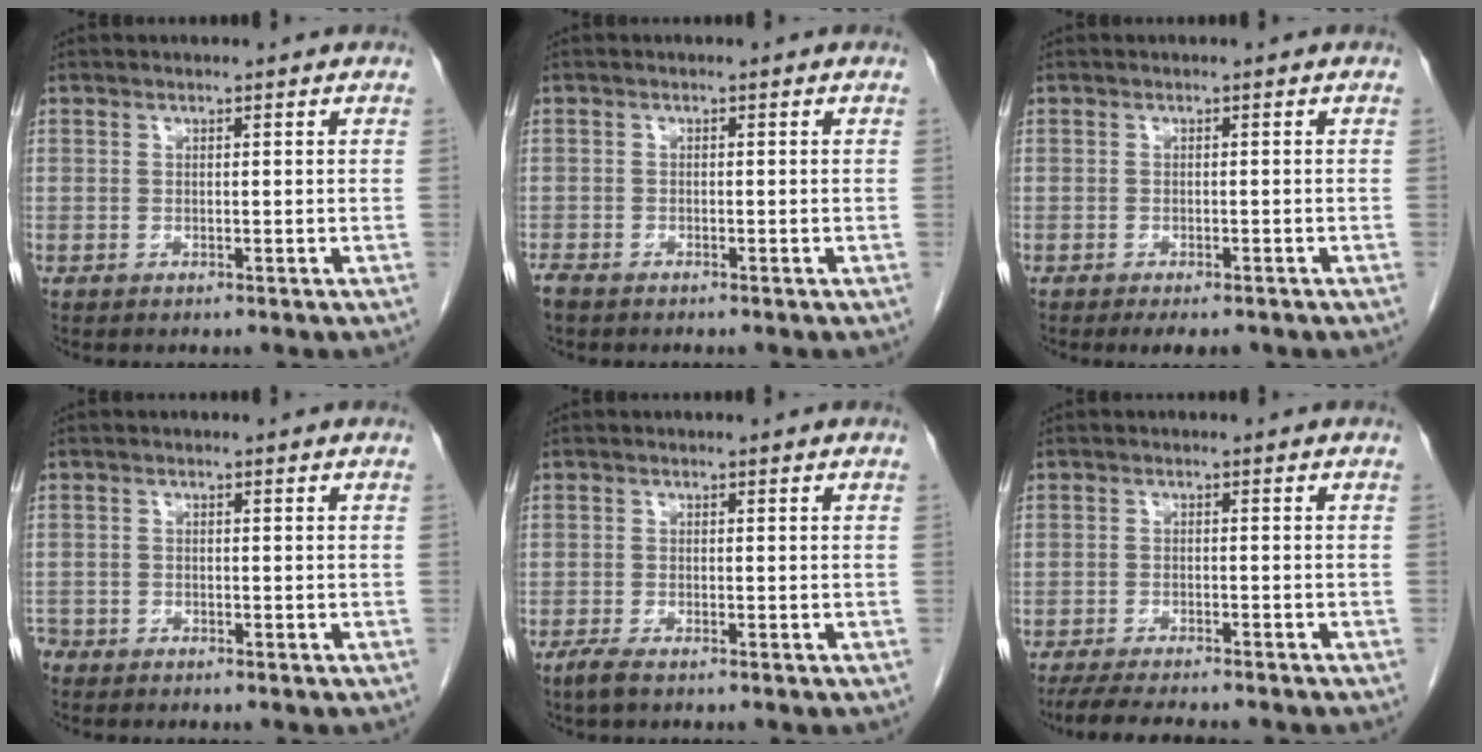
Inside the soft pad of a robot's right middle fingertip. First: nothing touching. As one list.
[{"total": 1.9, "force": [-1.6, 0.7, 0.7], "torque": [-0.017, -0.004, -0.025]}, {"total": 3.8, "force": [-2.9, 1.3, 2.0], "torque": [-0.024, -0.007, -0.038]}, {"total": 2.4, "force": [-2.1, 1.2, 0.2], "torque": [-0.004, 0.002, -0.038]}, {"total": 2.1, "force": [-1.5, 0.3, 1.4], "torque": [-0.038, -0.006, -0.030]}, {"total": 9.1, "force": [-7.9, 1.2, 4.4], "torque": [-0.065, -0.017, -0.117]}]